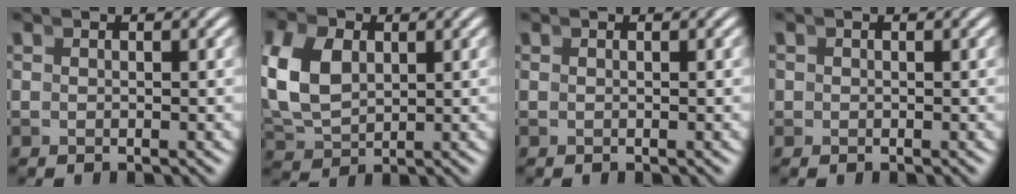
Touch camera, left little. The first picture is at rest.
{"total": 6.0, "force": [0.8, 4.6, 3.8], "torque": [-0.100, -0.008, 0.026]}
{"total": 0.0}
{"total": 1.3, "force": [-0.3, 1.2, 0.1], "torque": [0.001, -0.002, -0.007]}